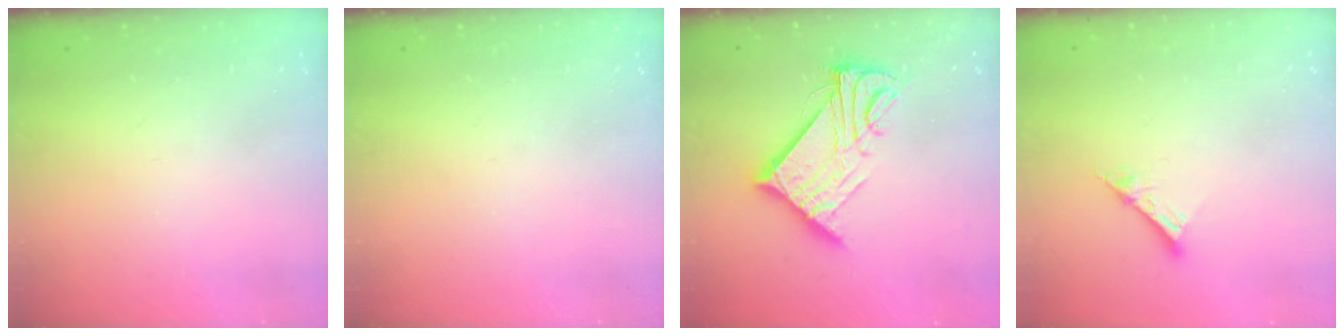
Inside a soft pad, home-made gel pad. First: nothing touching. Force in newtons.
{"total": 0.0}
{"total": 13.1, "press": 13.1, "slide": 0.7}
{"total": 5.8, "press": 5.8, "slide": 0.6}